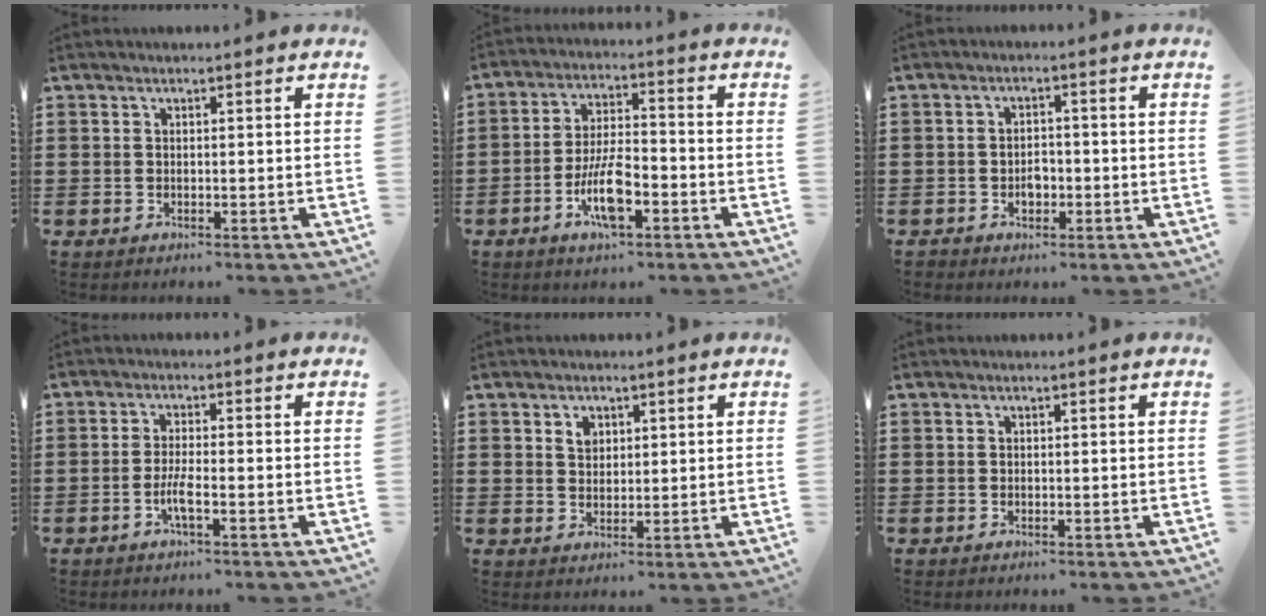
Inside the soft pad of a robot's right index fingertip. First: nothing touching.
{"total": 8.4, "force": [-3.5, 2.7, 7.1], "torque": [-0.154, -0.007, -0.068]}
{"total": 2.4, "force": [-0.9, 1.8, 1.2], "torque": [-0.027, 0.003, -0.018]}
{"total": 3.4, "force": [-1.5, 0.3, 3.0], "torque": [-0.066, -0.006, -0.032]}
{"total": 2.4, "force": [1.3, 1.7, 1.1], "torque": [-0.027, 0.006, 0.024]}
{"total": 0.0}